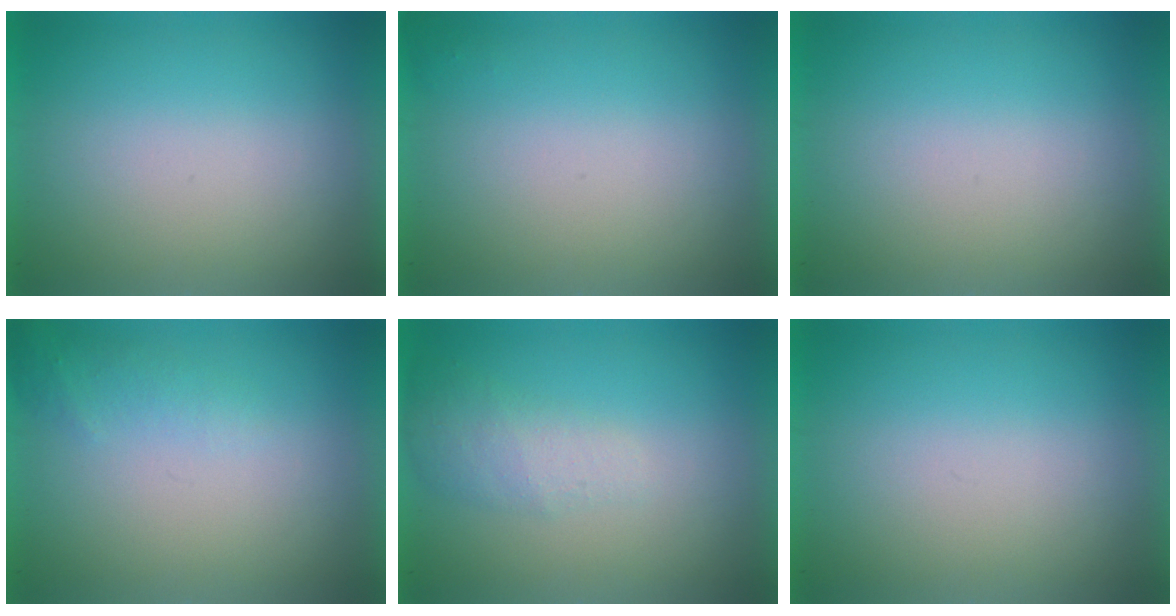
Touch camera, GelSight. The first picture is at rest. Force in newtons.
{"total": 1.1}
{"total": 0.0}
{"total": 1.3}
{"total": 2.2}
{"total": 0.0}